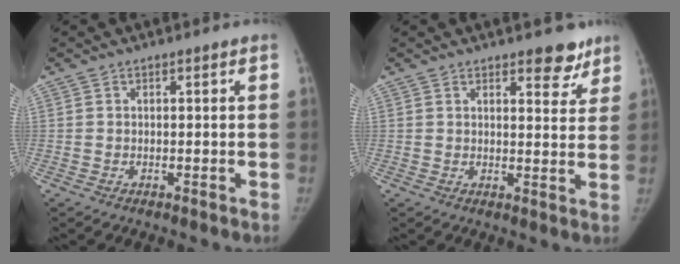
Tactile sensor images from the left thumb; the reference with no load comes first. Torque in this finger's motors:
{"motor_torque": [0.52, -0.39, 0.42, -0.31, 0.08]}